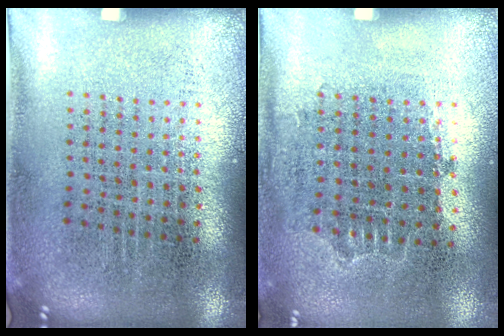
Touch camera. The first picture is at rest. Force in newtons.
{"total": 0.8, "press": 0.7, "slide": 0.3}